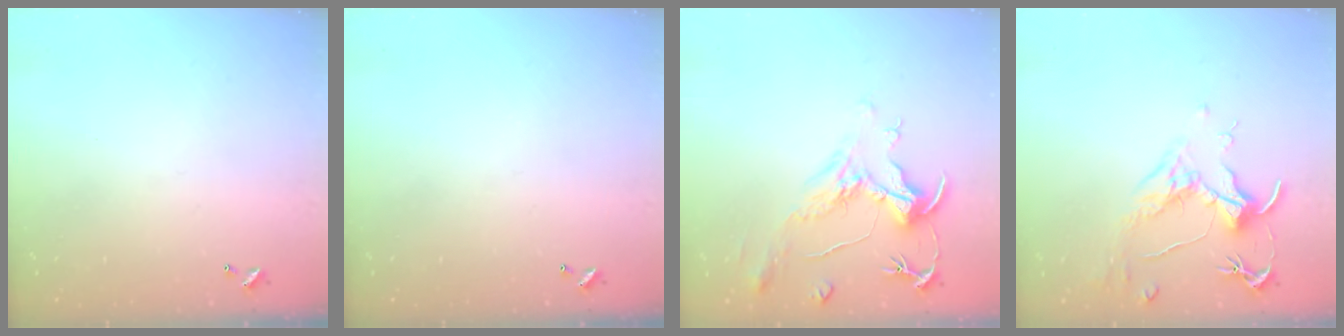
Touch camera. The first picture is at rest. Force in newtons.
{"total": 0.0}
{"total": 2.1, "press": 1.7, "slide": 1.3}
{"total": 1.6, "press": 1.4, "slide": 0.9}